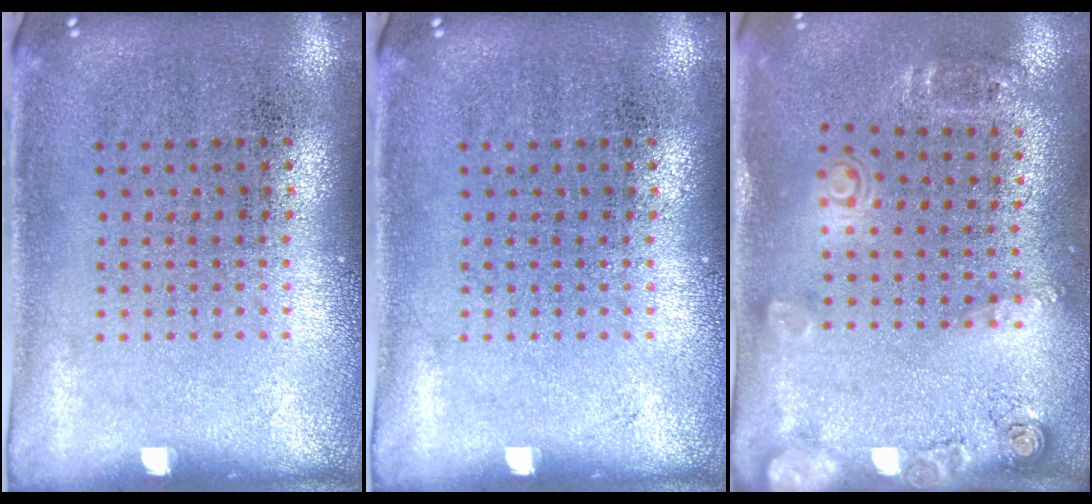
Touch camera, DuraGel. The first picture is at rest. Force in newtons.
{"total": 0.0}
{"total": 1.9, "press": 1.2, "slide": 1.4}